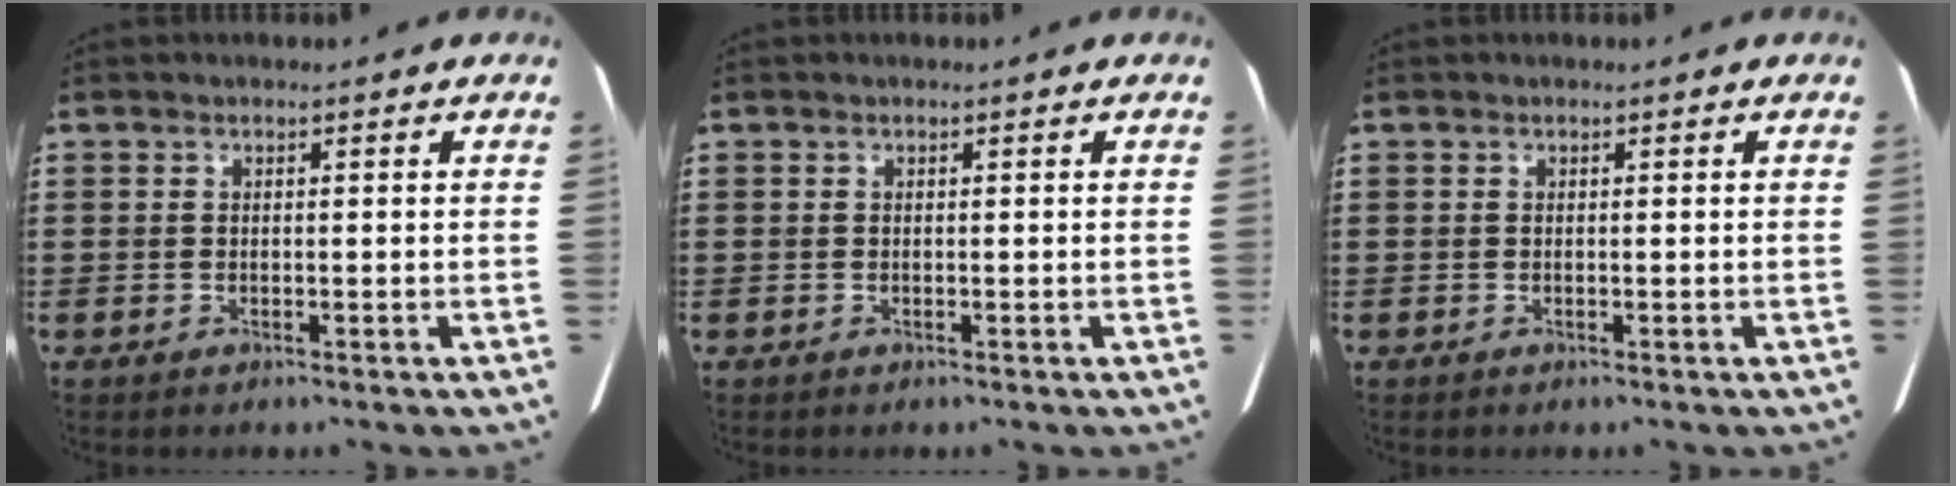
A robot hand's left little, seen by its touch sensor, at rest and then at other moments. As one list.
[{"total": 0.0}, {"total": 0.0}]